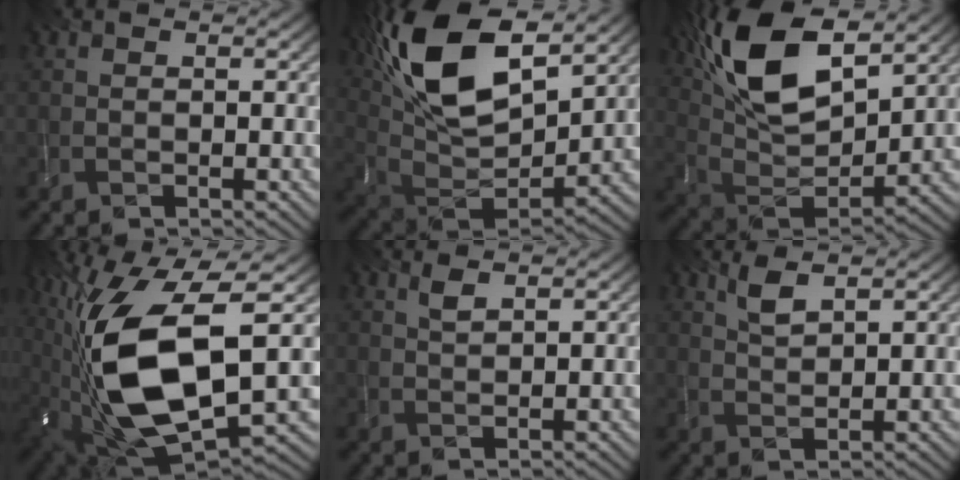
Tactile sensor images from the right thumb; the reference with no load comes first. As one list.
[{"total": 17.5, "force": [8.6, 7.9, 13.1], "torque": [-0.295, 0.022, 0.155]}, {"total": 15.7, "force": [8.1, 6.6, 11.6], "torque": [-0.260, 0.017, 0.159]}, {"total": 19.3, "force": [-0.3, 9.5, 16.9], "torque": [-0.365, -0.027, 0.010]}, {"total": 1.5, "force": [1.0, 0.4, 1.0], "torque": [-0.028, 0.002, 0.022]}, {"total": 2.7, "force": [1.9, 0.7, 1.9], "torque": [-0.048, 0.001, 0.040]}]